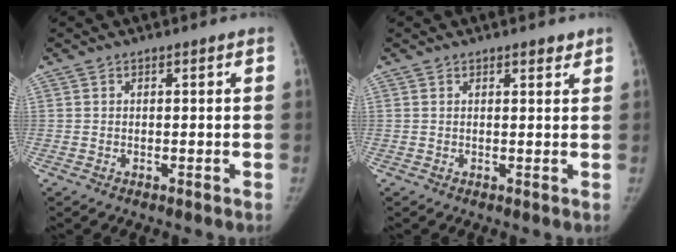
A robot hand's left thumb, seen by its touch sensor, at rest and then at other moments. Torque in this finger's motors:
{"motor_torque": [0.31, -0.22, 0.12, -0.12, 0.11]}